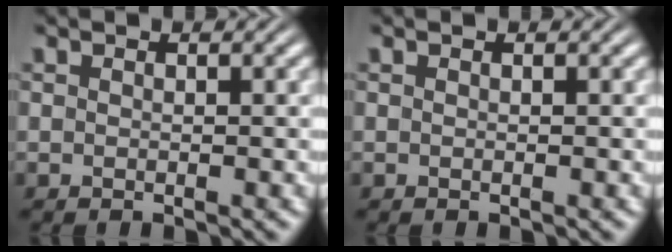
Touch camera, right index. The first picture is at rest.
{"total": 0.0}